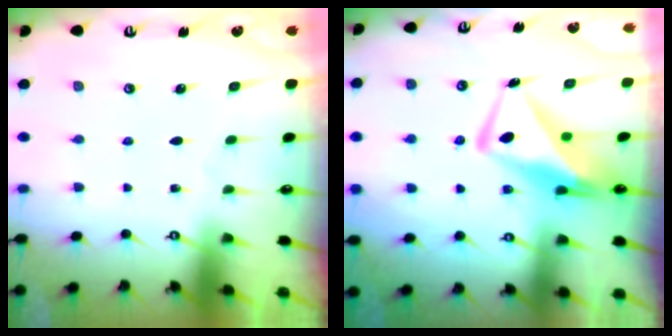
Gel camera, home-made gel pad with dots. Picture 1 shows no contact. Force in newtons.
{"total": 10.8, "press": 10.8, "slide": 1.2}